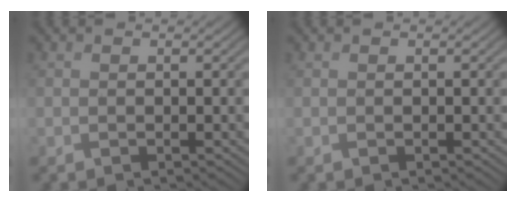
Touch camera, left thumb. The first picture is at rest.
{"total": 0.0}